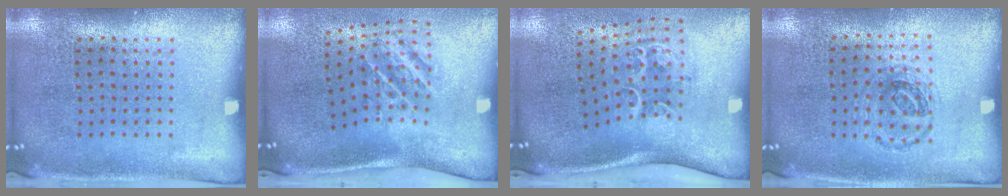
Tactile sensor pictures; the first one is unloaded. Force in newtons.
{"total": 2.2, "press": 1.3, "slide": 1.9}
{"total": 2.3, "press": 1.3, "slide": 1.9}
{"total": 0.9, "press": 0.9, "slide": 0.3}